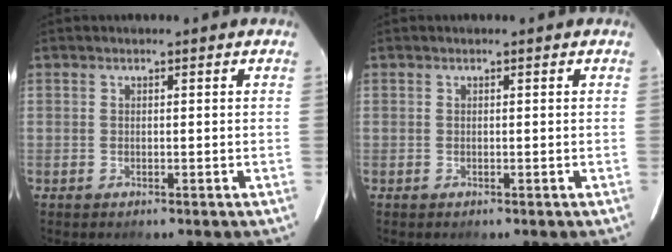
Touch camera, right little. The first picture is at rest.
{"total": 0.0}